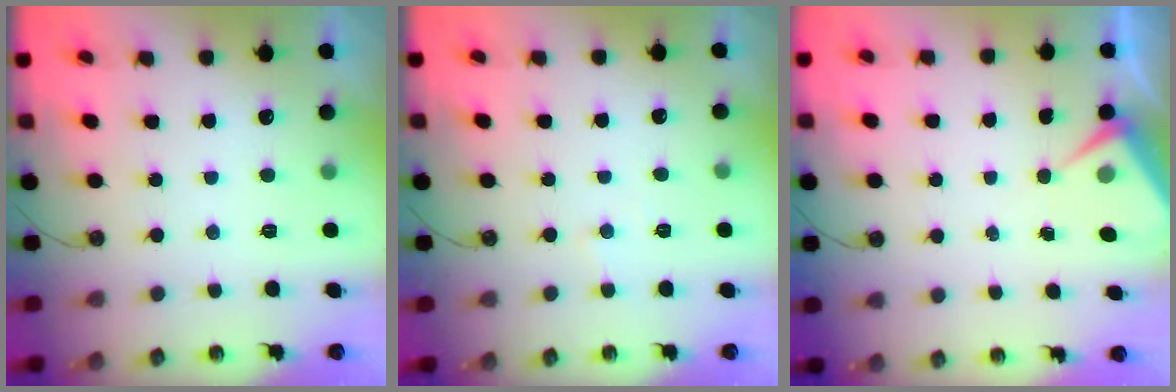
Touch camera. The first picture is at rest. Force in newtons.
{"total": 3.7, "press": 3.6, "slide": 0.6}
{"total": 4.3, "press": 4.2, "slide": 0.7}